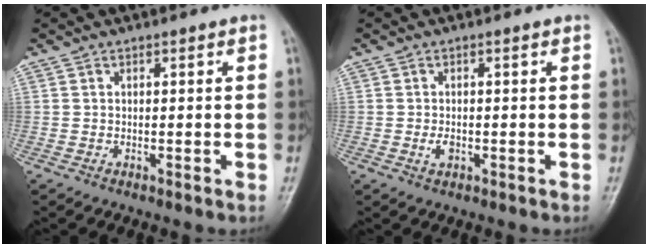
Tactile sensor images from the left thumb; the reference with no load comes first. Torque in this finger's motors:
{"motor_torque": [0.01, 0.06, 0.27, 0.05, 0.00]}